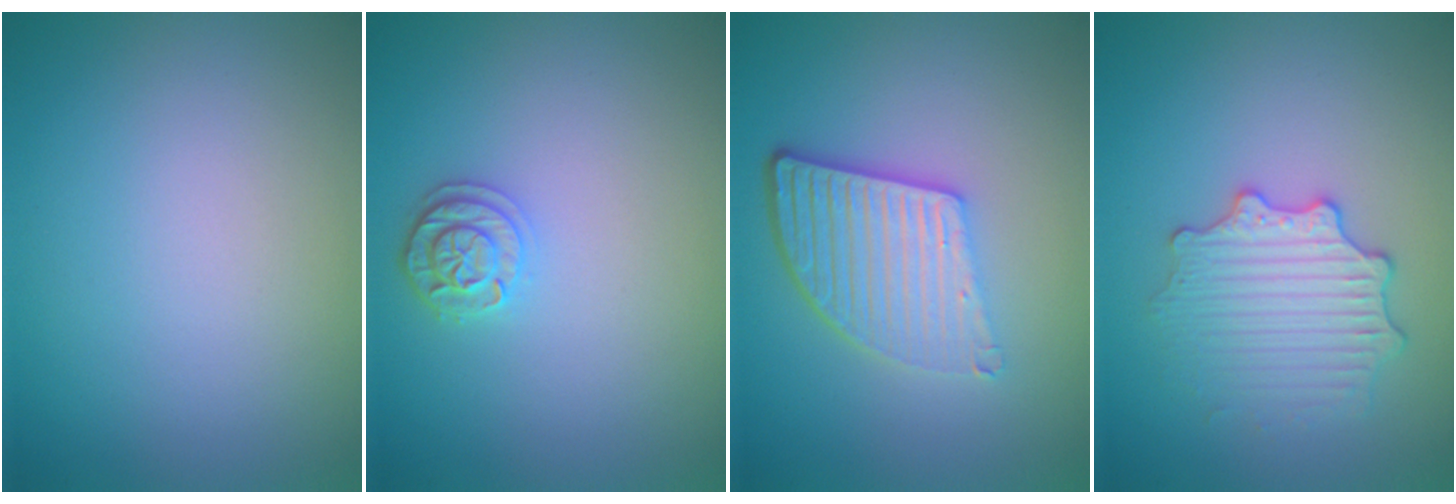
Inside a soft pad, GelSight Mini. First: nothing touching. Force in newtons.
{"total": 2.0, "press": 1.9, "slide": 0.5}
{"total": 5.4, "press": 3.8, "slide": 3.9}
{"total": 3.2, "press": 3.1, "slide": 0.4}